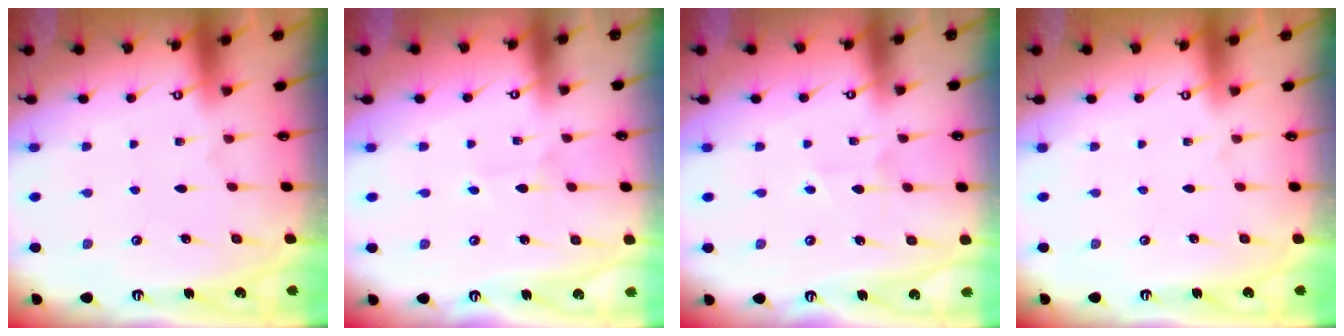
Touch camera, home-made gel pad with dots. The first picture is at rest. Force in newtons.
{"total": 2.0, "press": 2.0, "slide": 0.2}
{"total": 3.3, "press": 3.1, "slide": 1.2}
{"total": 0.0}